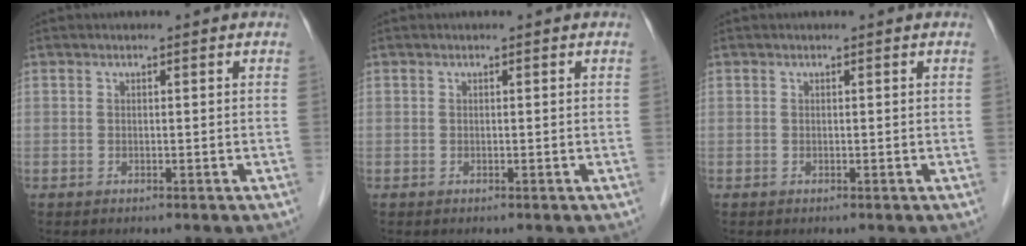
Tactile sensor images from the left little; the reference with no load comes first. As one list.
[{"total": 0.0}, {"total": 0.0}]